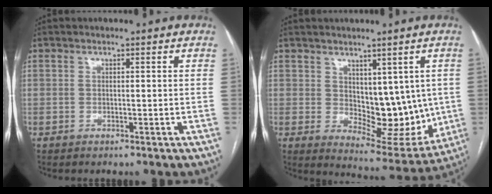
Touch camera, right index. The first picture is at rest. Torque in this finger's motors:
{"motor_torque": [1.01, 0.92, 0.14, 0.03]}